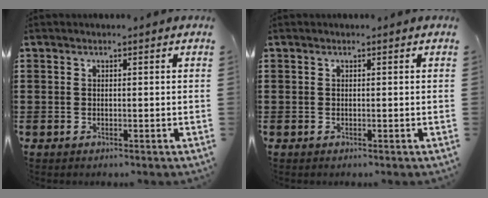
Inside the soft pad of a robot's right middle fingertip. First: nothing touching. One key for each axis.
{"total": 0.0}